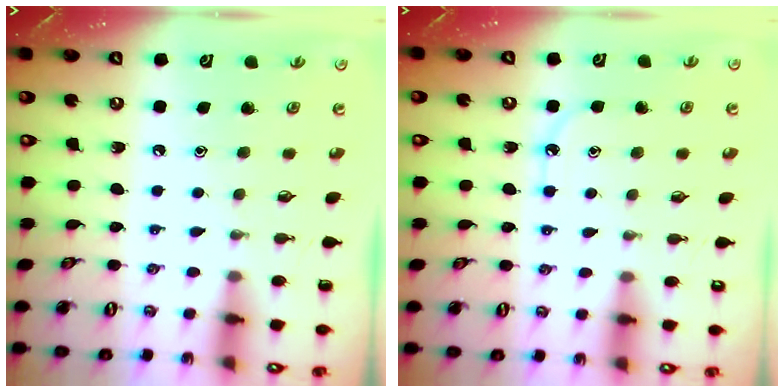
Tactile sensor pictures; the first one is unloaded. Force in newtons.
{"total": 5.3, "press": 5.2, "slide": 0.5}